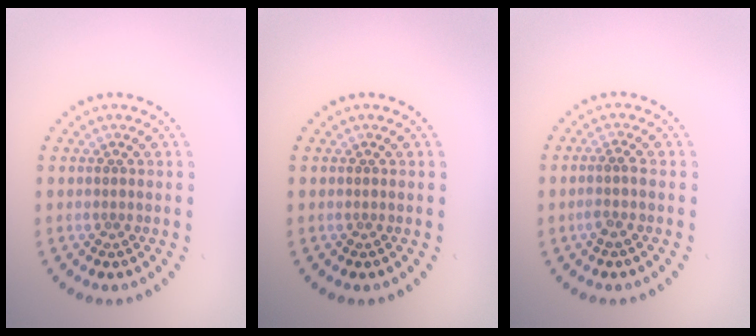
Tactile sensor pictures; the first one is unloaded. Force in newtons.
{"total": 0.0}
{"total": 1.4, "press": 1.2, "slide": 0.8}